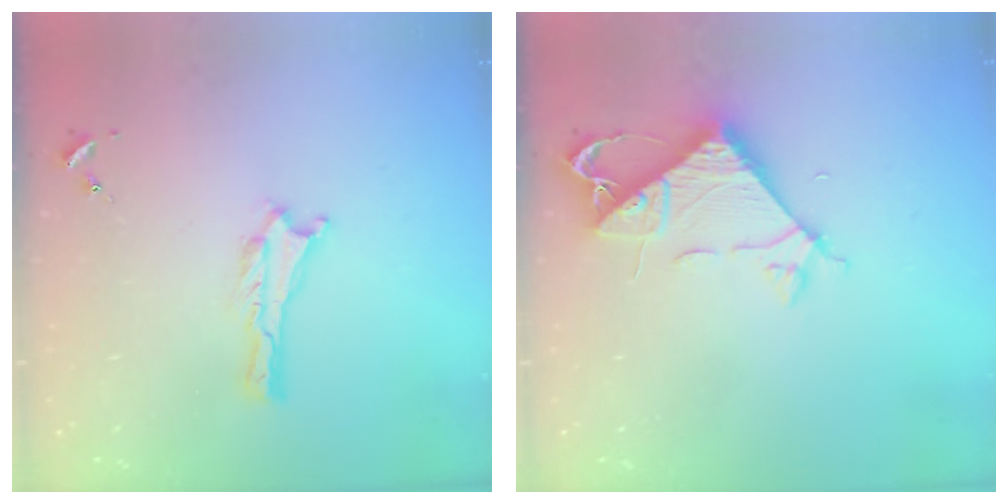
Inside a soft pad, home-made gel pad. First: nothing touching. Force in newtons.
{"total": 7.1, "press": 7.1, "slide": 0.6}